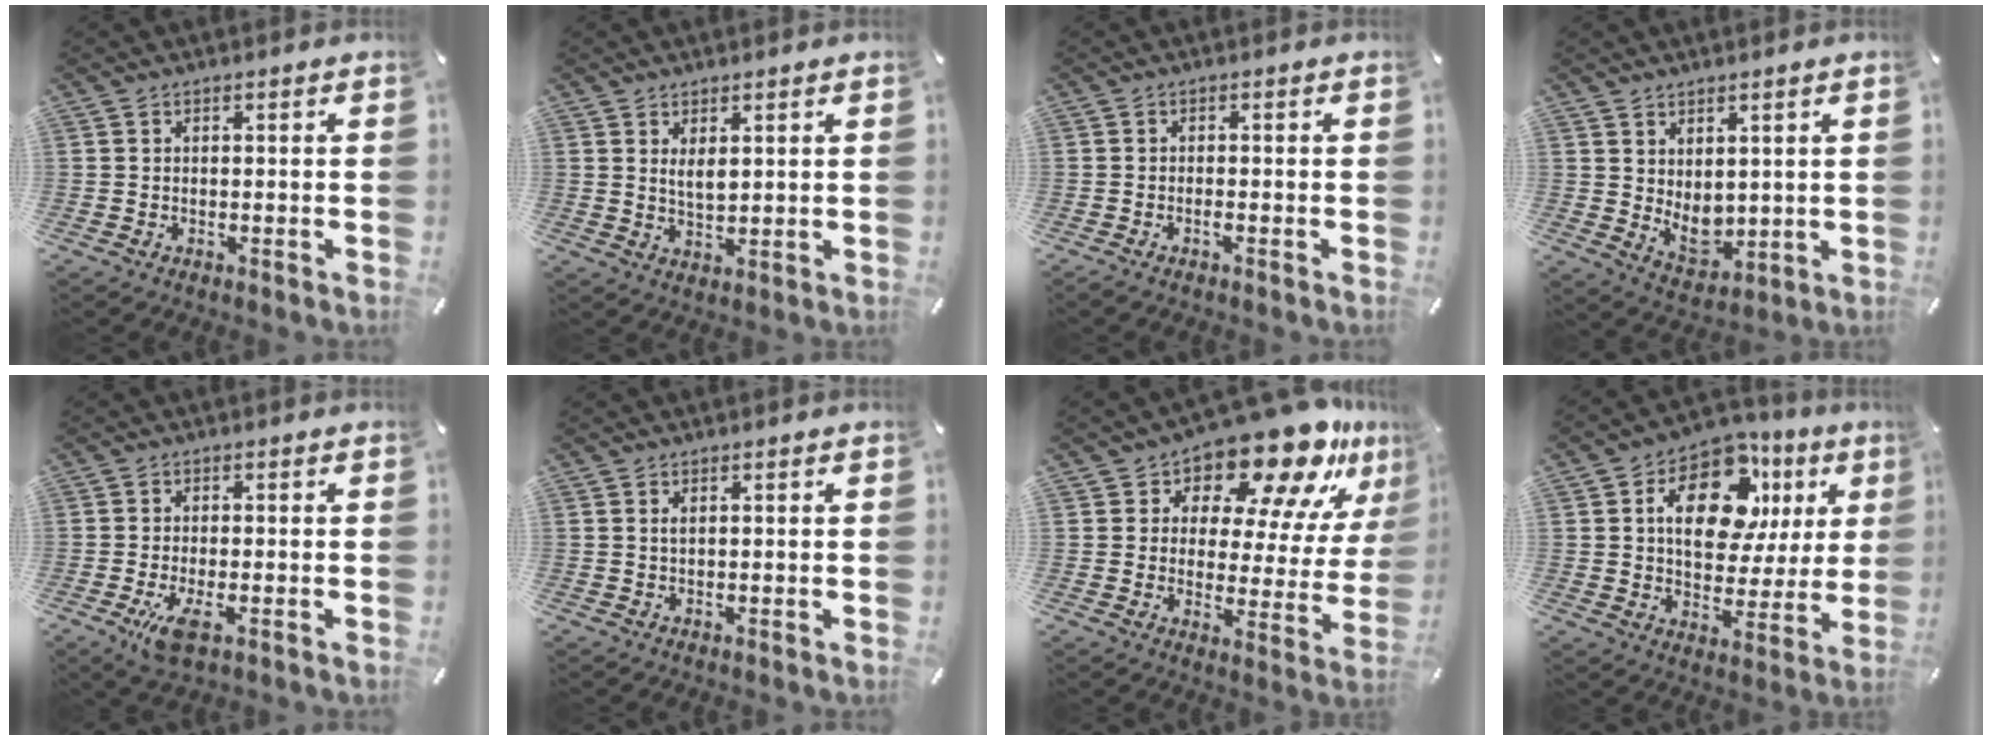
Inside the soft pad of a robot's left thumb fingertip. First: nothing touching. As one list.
[{"total": 3.2, "force": [1.7, 1.5, 2.3], "torque": [-0.050, 0.002, 0.030]}, {"total": 1.1, "force": [-0.6, 0.1, 0.9], "torque": [-0.016, -0.002, -0.011]}, {"total": 6.8, "force": [1.6, 5.4, 3.8], "torque": [-0.046, -0.018, 0.036]}, {"total": 6.0, "force": [-2.2, 1.9, 5.2], "torque": [-0.106, -0.013, -0.034]}, {"total": 0.9, "force": [0.3, 0.2, 0.8], "torque": [-0.016, 0.000, 0.006]}, {"total": 16.6, "force": [13.7, 5.6, 7.6], "torque": [-0.115, -0.120, 0.227]}, {"total": 16.9, "force": [6.7, 10.5, 11.4], "torque": [-0.172, -0.018, 0.117]}]